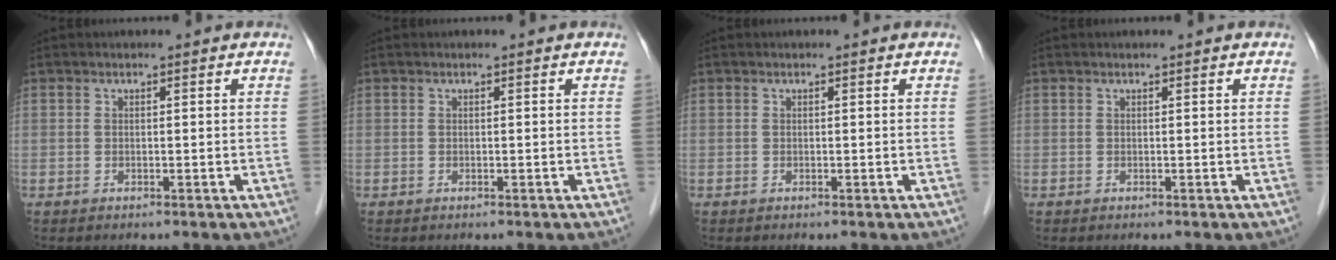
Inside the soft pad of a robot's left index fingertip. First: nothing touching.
{"total": 0.0}
{"total": 0.0}
{"total": 0.0}